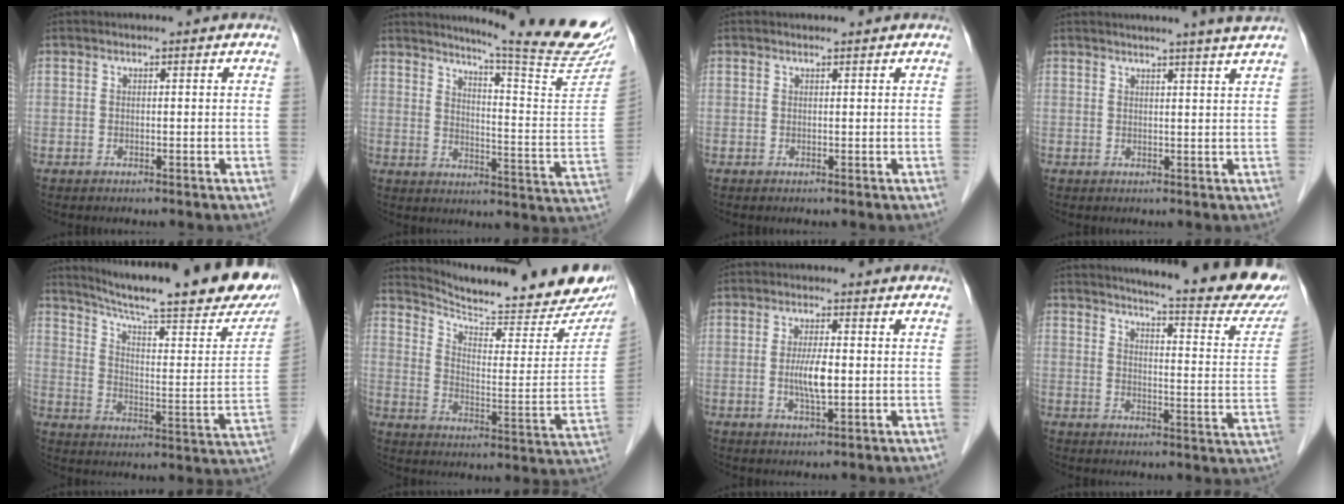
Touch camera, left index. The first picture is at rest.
{"total": 21.4, "force": [19.3, -0.8, 9.2], "torque": [-0.131, -0.115, 0.232]}
{"total": 0.5, "force": [0.5, 0.0, 0.1], "torque": [-0.007, 0.003, 0.010]}
{"total": 5.4, "force": [4.7, -1.2, 2.4], "torque": [-0.034, 0.001, 0.048]}
{"total": 28.7, "force": [23.8, 2.6, 15.9], "torque": [-0.247, -0.056, 0.312]}
{"total": 23.1, "force": [21.2, 2.0, 8.9], "torque": [-0.137, -0.076, 0.278]}
{"total": 4.3, "force": [-0.3, 0.7, 4.2], "torque": [-0.086, -0.005, -0.005]}
{"total": 22.7, "force": [20.6, 0.6, 9.6], "torque": [-0.132, -0.105, 0.238]}